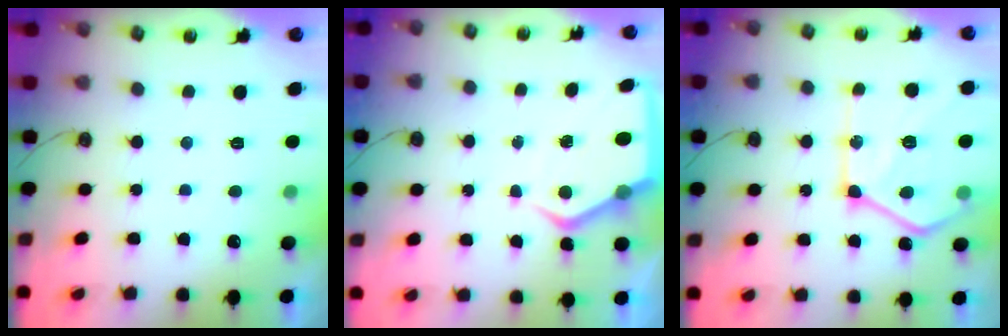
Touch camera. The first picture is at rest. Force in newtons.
{"total": 6.8, "press": 6.8, "slide": 0.2}
{"total": 21.5, "press": 21.3, "slide": 2.4}